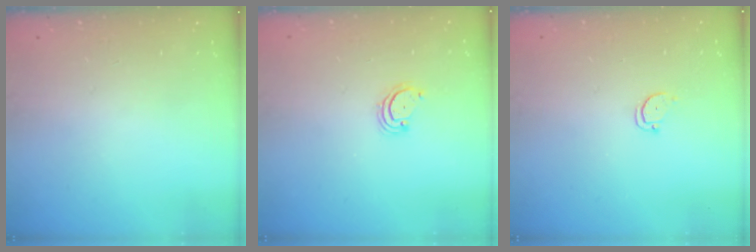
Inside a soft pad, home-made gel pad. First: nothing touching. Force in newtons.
{"total": 2.5, "press": 2.5, "slide": 0.3}
{"total": 2.0, "press": 2.0, "slide": 0.2}